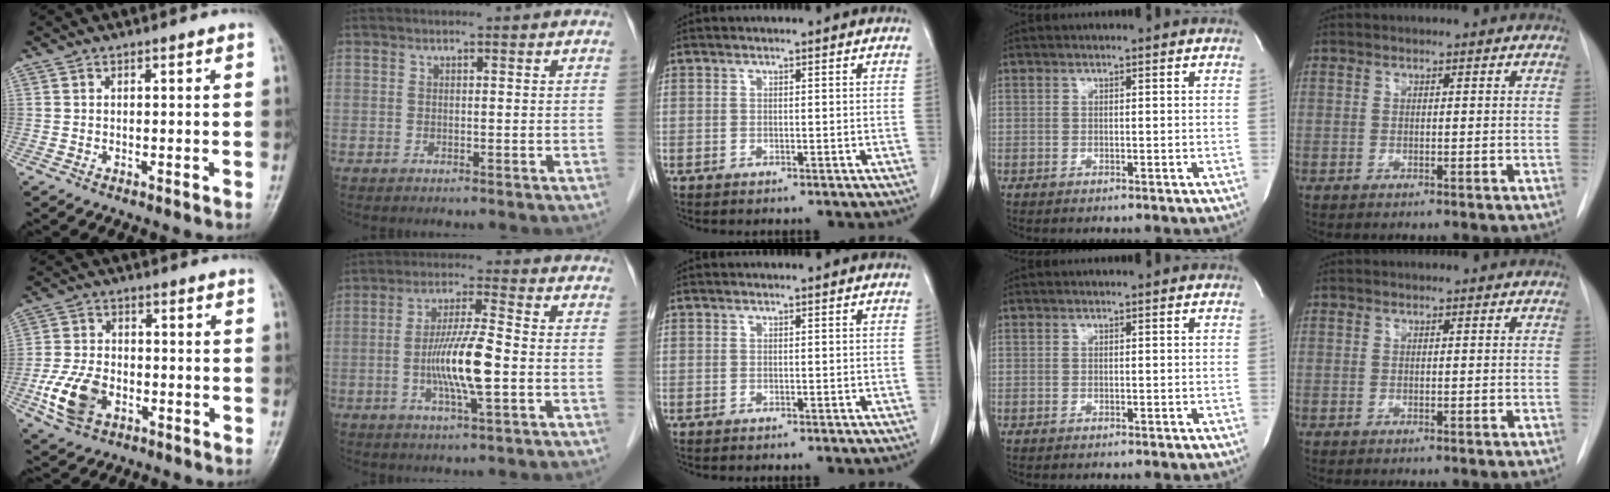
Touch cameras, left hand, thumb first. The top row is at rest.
{"thumb": {"total": 9.7, "force": [-3.5, 6.4, 6.4], "torque": [-0.125, 0.011, -0.066]}, "index": {"total": 9.3, "force": [-1.8, 0.6, 9.1], "torque": [-0.179, -0.008, -0.038]}}